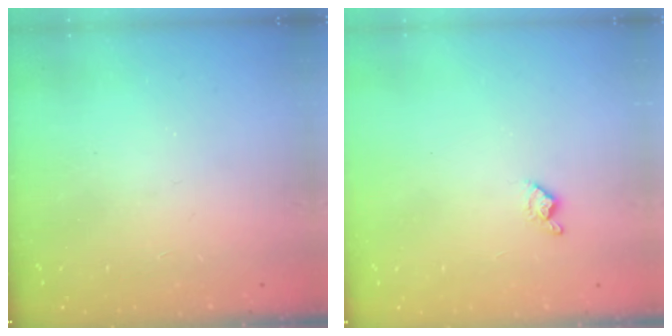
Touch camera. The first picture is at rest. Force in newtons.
{"total": 4.5, "press": 4.5, "slide": 0.7}